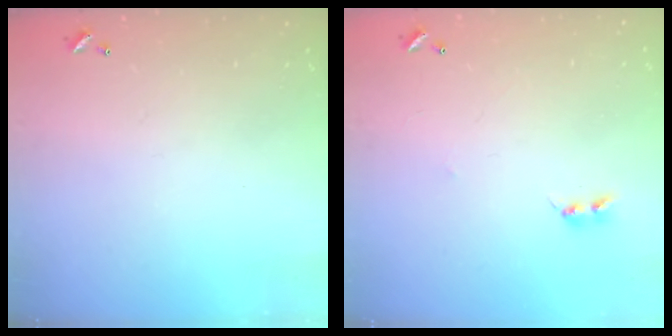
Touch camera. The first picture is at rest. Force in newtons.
{"total": 2.2, "press": 2.2, "slide": 0.4}